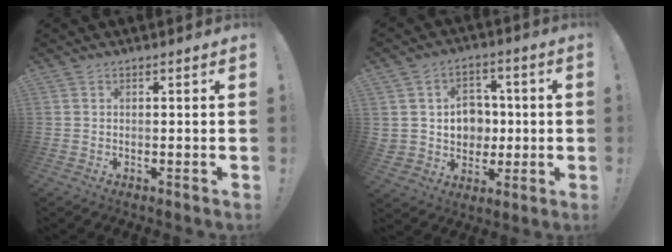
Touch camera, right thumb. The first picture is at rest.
{"total": 9.3, "force": [0.8, 8.9, 2.6], "torque": [-0.031, -0.005, 0.029]}